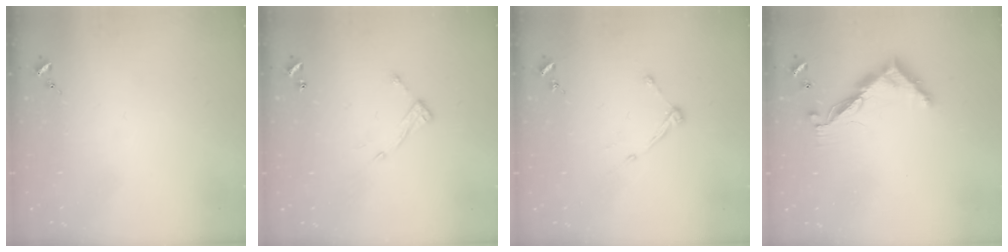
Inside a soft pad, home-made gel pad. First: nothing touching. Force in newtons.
{"total": 7.9, "press": 7.9, "slide": 0.3}
{"total": 5.5, "press": 5.5, "slide": 0.7}
{"total": 9.9, "press": 9.9, "slide": 0.2}